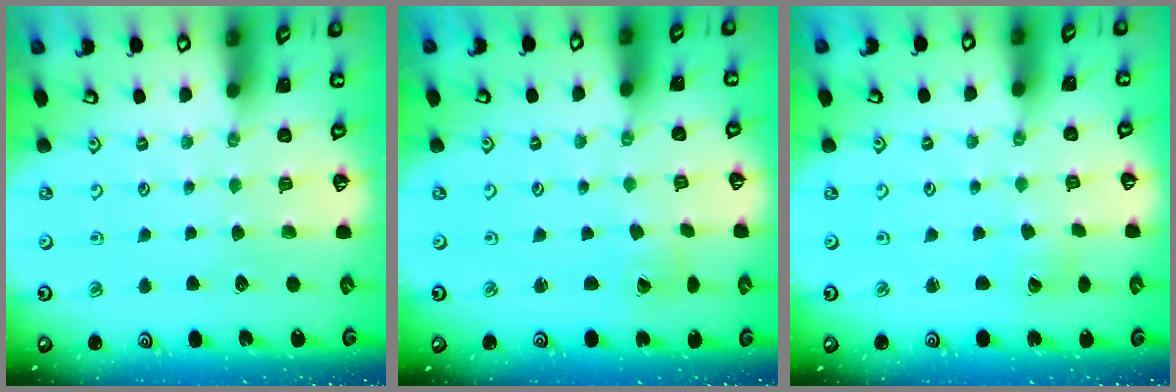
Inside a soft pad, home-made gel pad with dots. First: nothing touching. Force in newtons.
{"total": 2.0, "press": 2.0, "slide": 0.2}
{"total": 0.8, "press": 0.8, "slide": 0.0}